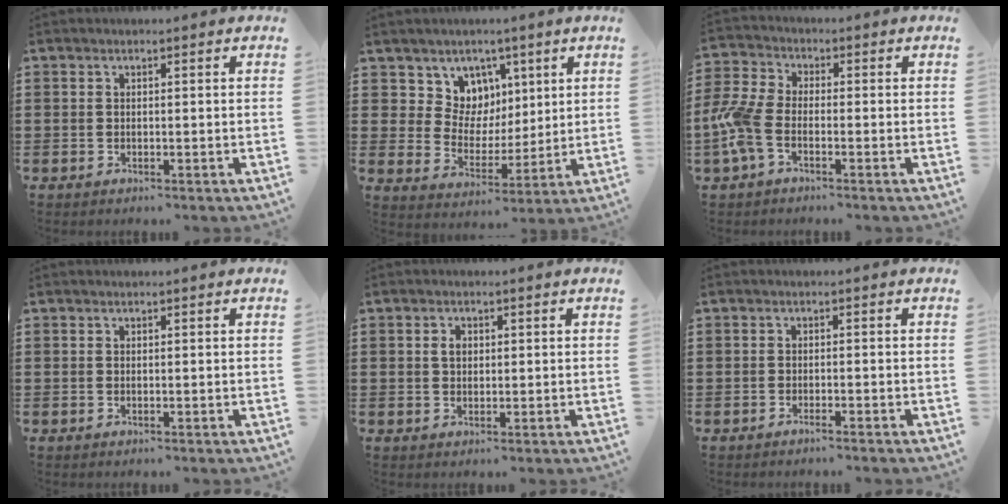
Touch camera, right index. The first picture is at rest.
{"total": 7.1, "force": [3.8, 6.0, 0.5], "torque": [-0.046, -0.022, 0.072]}
{"total": 6.1, "force": [-2.7, 2.8, 4.7], "torque": [-0.130, -0.011, -0.059]}
{"total": 0.0}
{"total": 1.8, "force": [0.5, 1.2, 1.2], "torque": [-0.027, 0.007, 0.008]}
{"total": 1.1, "force": [-1.0, -0.2, 0.5], "torque": [-0.008, -0.001, -0.018]}